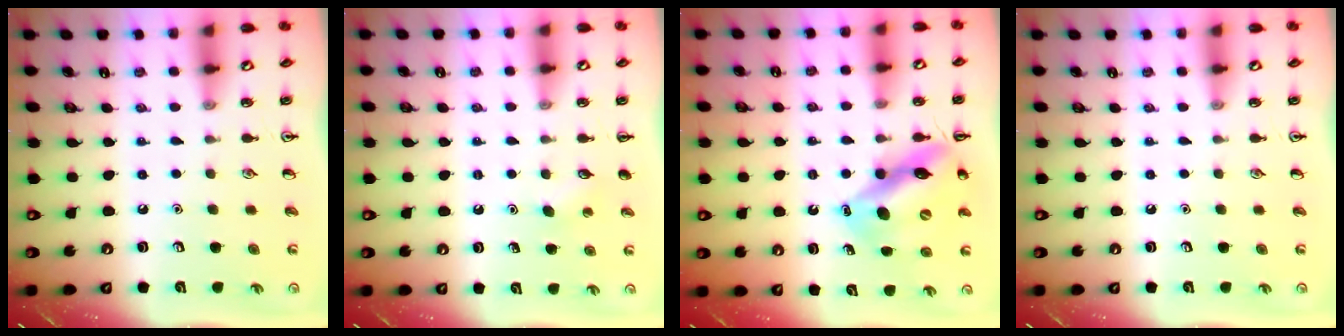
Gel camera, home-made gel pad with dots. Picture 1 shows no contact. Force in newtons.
{"total": 2.8, "press": 2.7, "slide": 0.7}
{"total": 13.3, "press": 12.7, "slide": 4.0}
{"total": 0.0}